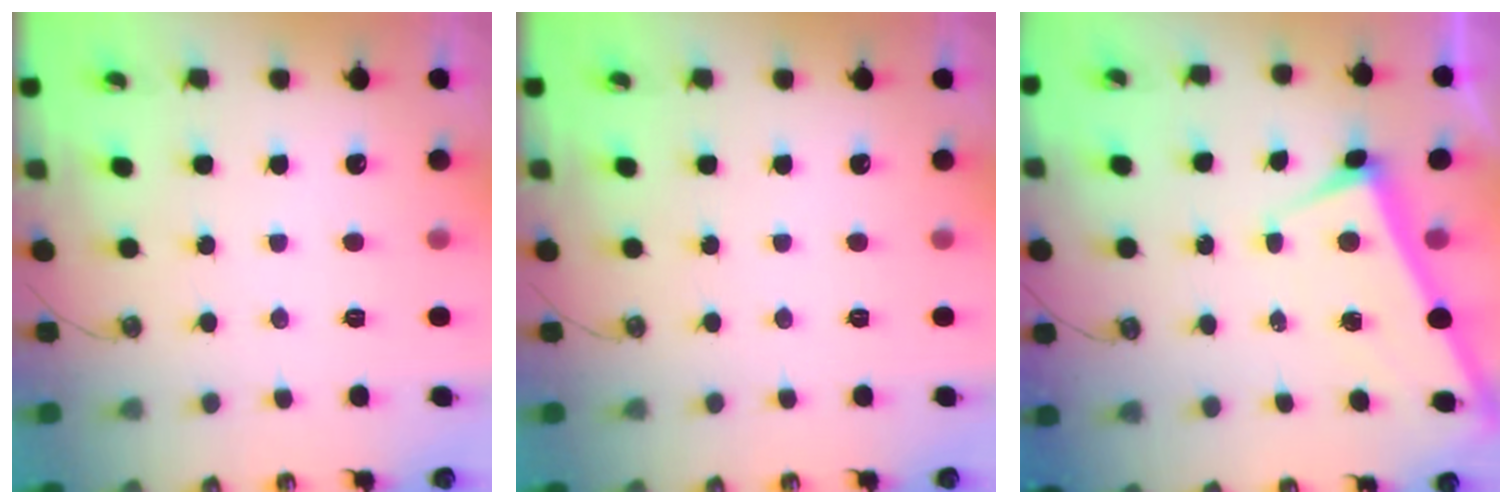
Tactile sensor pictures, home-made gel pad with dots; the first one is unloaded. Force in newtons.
{"total": 0.0}
{"total": 3.1, "press": 3.1, "slide": 0.0}